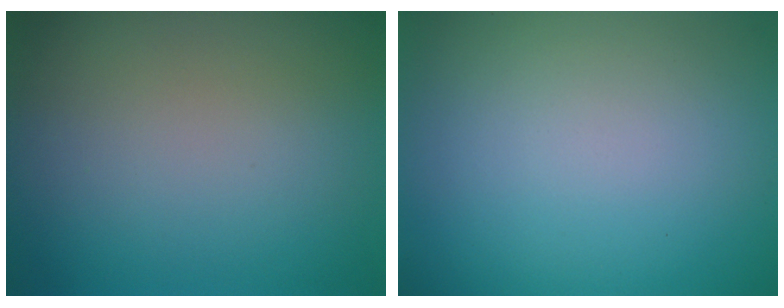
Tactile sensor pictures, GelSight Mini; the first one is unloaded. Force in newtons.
{"total": 0.0}